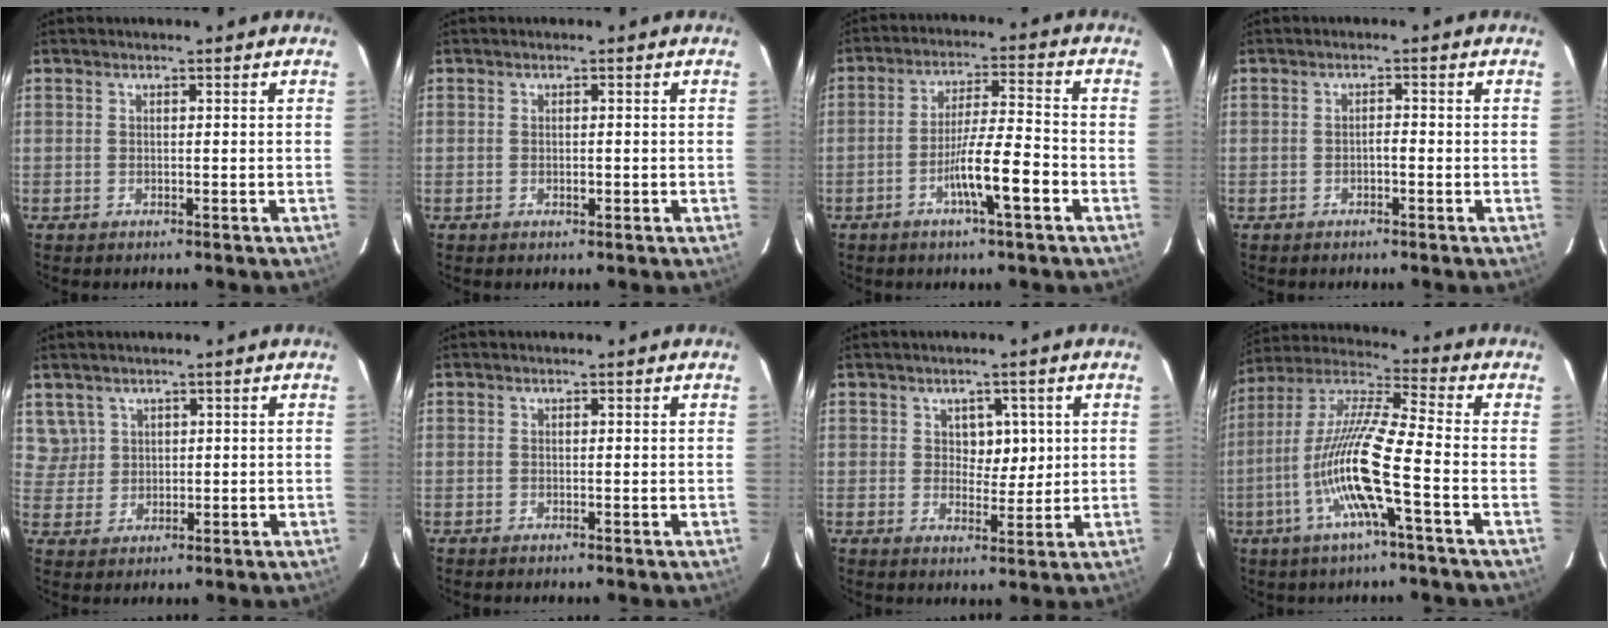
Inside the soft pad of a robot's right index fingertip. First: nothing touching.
{"total": 1.0, "force": [-0.2, 0.5, 0.8], "torque": [-0.015, 0.000, -0.002]}
{"total": 8.8, "force": [-3.7, 0.4, 8.0], "torque": [-0.143, 0.004, -0.065]}
{"total": 1.1, "force": [-0.5, 0.3, 0.9], "torque": [-0.014, 0.003, -0.009]}
{"total": 3.8, "force": [2.1, 3.1, -0.3], "torque": [0.012, 0.005, 0.045]}
{"total": 0.0}
{"total": 4.1, "force": [1.2, 2.7, 2.8], "torque": [-0.033, 0.003, 0.022]}
{"total": 14.5, "force": [-4.3, 0.4, 13.8], "torque": [-0.282, 0.003, -0.090]}